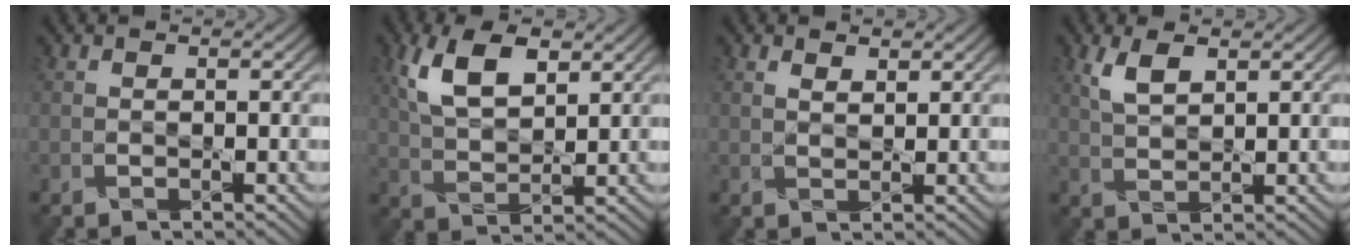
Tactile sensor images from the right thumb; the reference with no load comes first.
{"total": 7.5, "force": [3.7, 3.5, 5.5], "torque": [-0.124, 0.007, 0.071]}
{"total": 1.4, "force": [1.2, 0.3, 0.6], "torque": [-0.017, -0.002, 0.025]}
{"total": 3.8, "force": [2.2, 1.4, 2.7], "torque": [-0.070, 0.004, 0.046]}